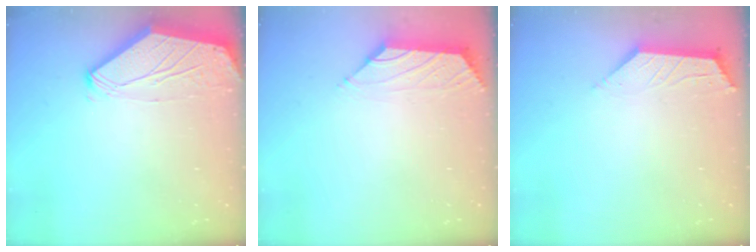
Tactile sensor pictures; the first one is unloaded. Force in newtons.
{"total": 0.8, "press": 0.5, "slide": 0.6}
{"total": 2.7, "press": 2.7, "slide": 0.5}